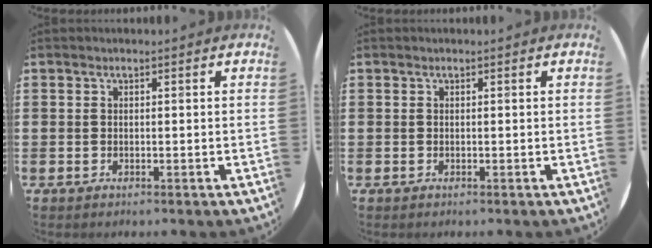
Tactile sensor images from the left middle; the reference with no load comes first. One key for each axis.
{"total": 0.0}